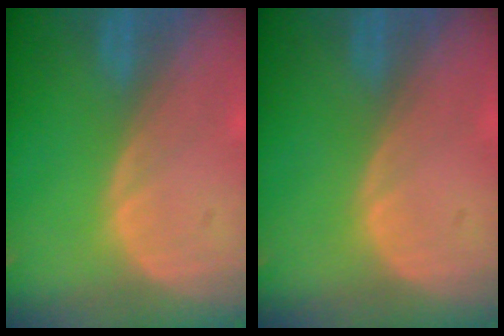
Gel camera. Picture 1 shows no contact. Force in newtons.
{"total": 0.0}